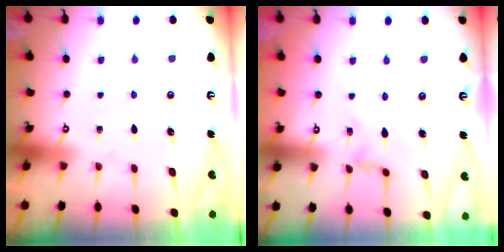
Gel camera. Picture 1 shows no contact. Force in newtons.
{"total": 0.7, "press": 0.6, "slide": 0.2}